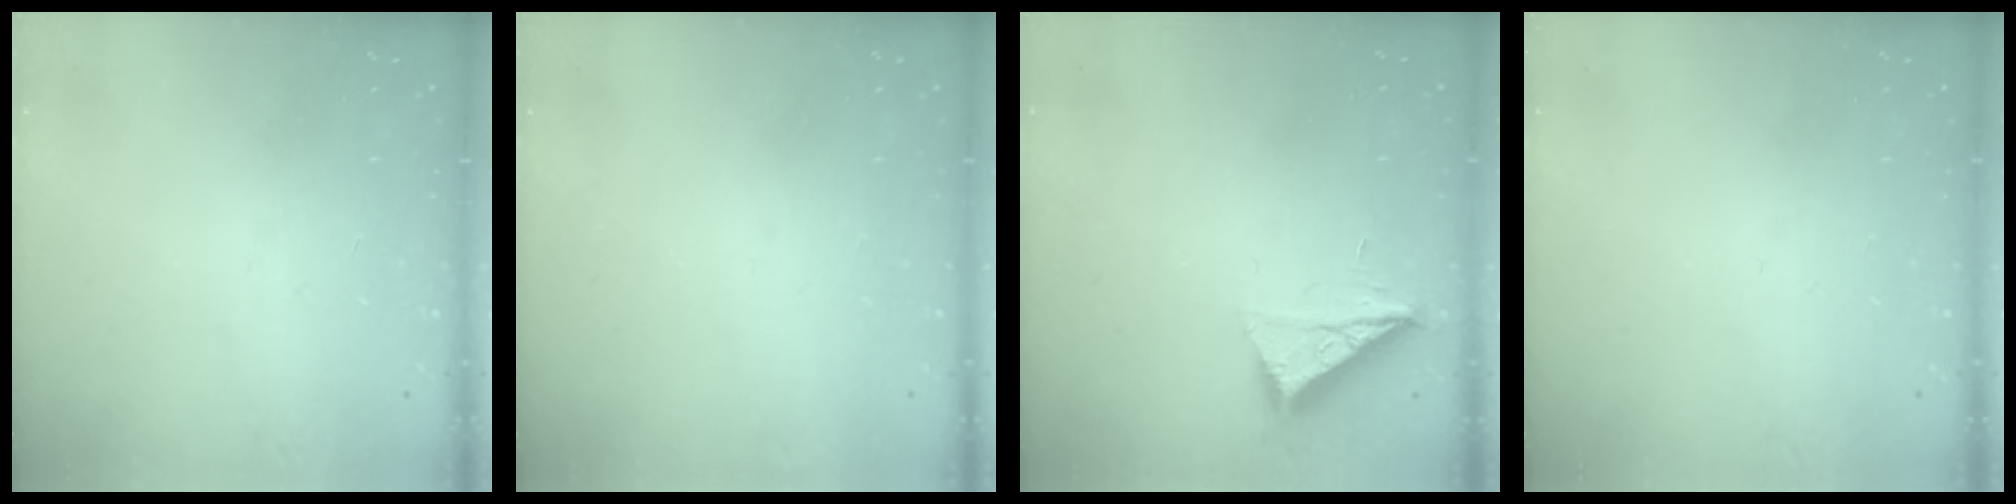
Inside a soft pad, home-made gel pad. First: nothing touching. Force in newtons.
{"total": 1.6, "press": 1.6, "slide": 0.1}
{"total": 7.7, "press": 7.7, "slide": 0.3}
{"total": 0.0}